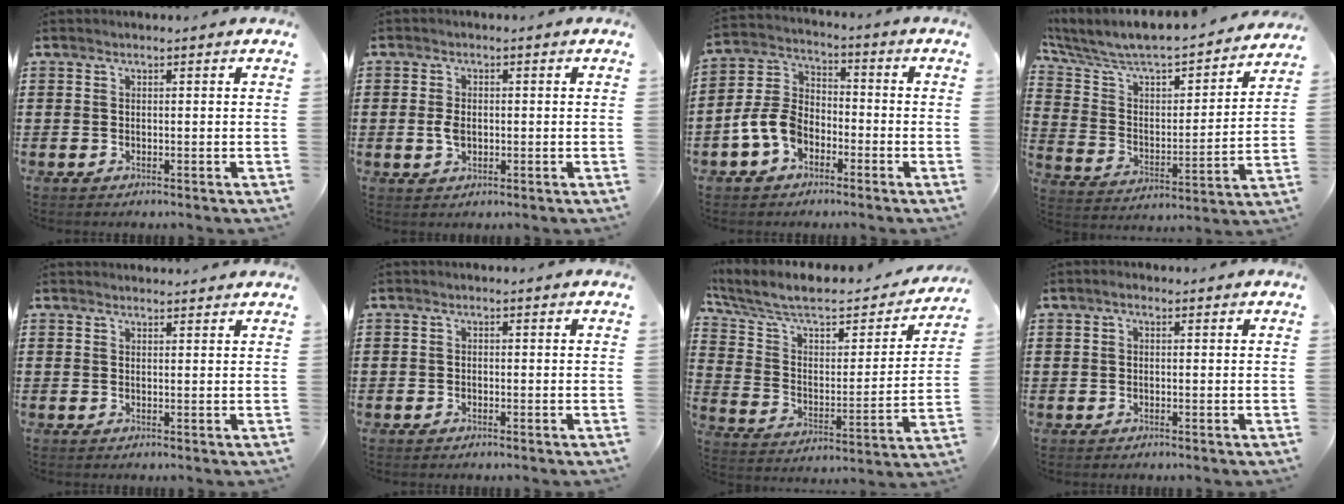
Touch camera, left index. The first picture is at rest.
{"total": 2.9, "force": [-0.1, 1.7, 2.4], "torque": [-0.062, -0.003, -0.006]}
{"total": 7.6, "force": [-3.4, 5.1, 4.4], "torque": [-0.124, 0.003, -0.074]}
{"total": 6.1, "force": [5.4, 1.6, 2.4], "torque": [-0.078, -0.053, 0.083]}
{"total": 1.3, "force": [1.3, 0.1, 0.1], "torque": [-0.004, -0.001, 0.025]}
{"total": 0.8, "force": [-0.6, 0.4, 0.2], "torque": [-0.007, 0.000, -0.014]}
{"total": 8.5, "force": [6.7, 2.6, 4.5], "torque": [-0.117, -0.047, 0.113]}
{"total": 0.8, "force": [-0.2, 0.5, 0.6], "torque": [-0.012, 0.003, -0.005]}